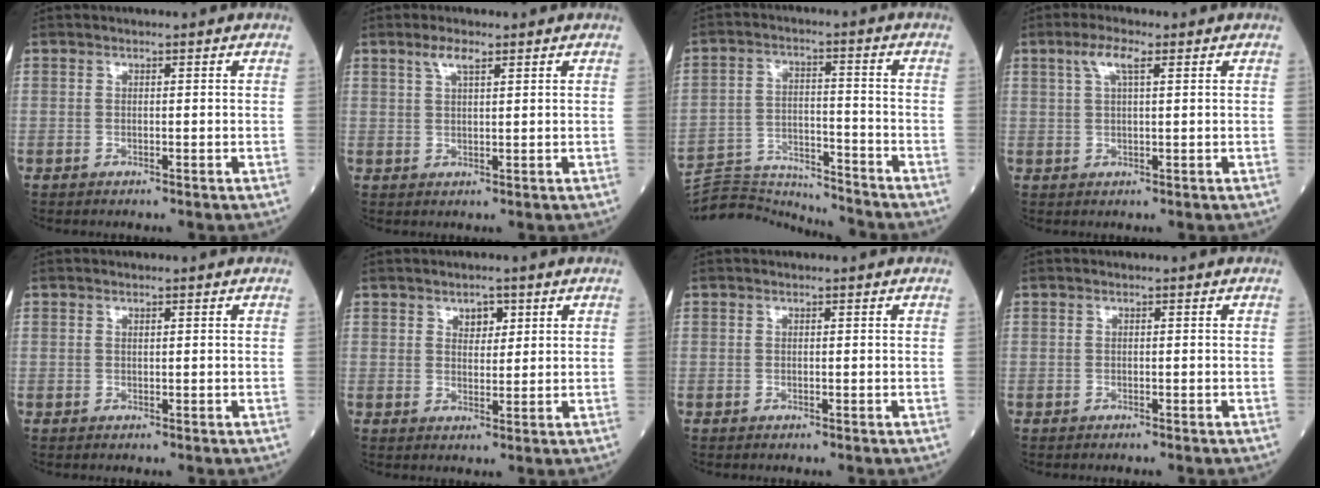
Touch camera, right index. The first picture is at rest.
{"total": 2.8, "force": [1.9, 0.5, 2.0], "torque": [-0.044, 0.006, 0.039]}
{"total": 14.2, "force": [-14.2, 0.2, 1.3], "torque": [-0.027, 0.018, -0.222]}
{"total": 3.7, "force": [1.9, 0.7, 3.1], "torque": [-0.068, 0.012, 0.039]}
{"total": 0.0}
{"total": 2.7, "force": [1.5, 1.6, 1.5], "torque": [-0.020, 0.001, 0.027]}
{"total": 0.0}
{"total": 0.7, "force": [-0.5, 0.0, 0.4], "torque": [-0.006, 0.001, -0.005]}